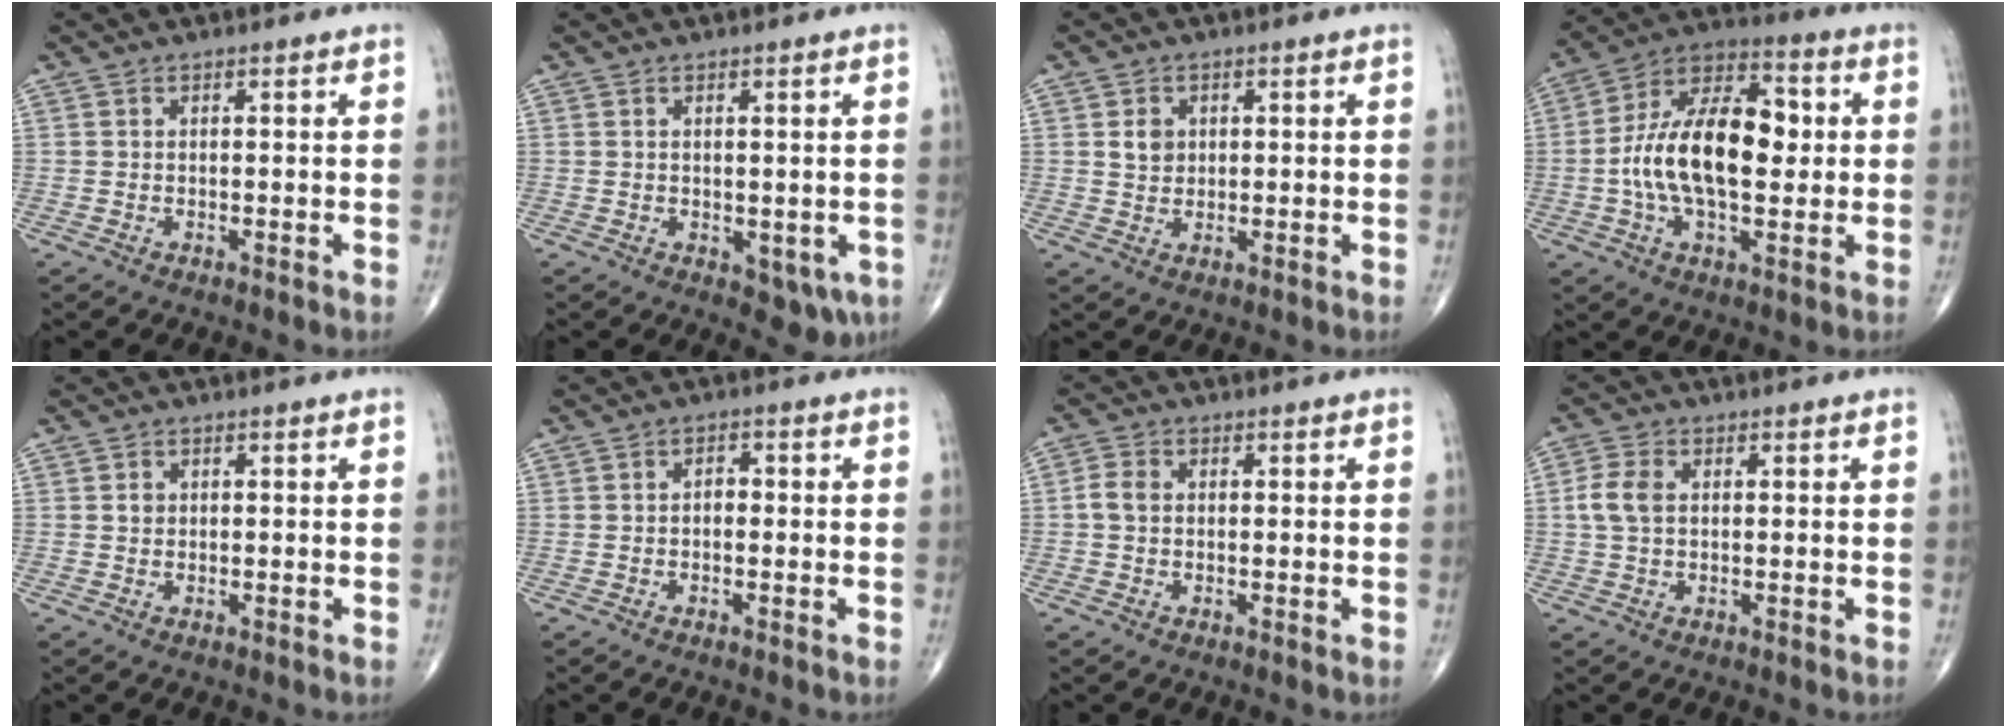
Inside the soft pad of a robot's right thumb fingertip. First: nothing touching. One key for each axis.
{"total": 4.5, "fx": -0.9, "fy": 2.6, "fz": 3.5, "tx": -0.024, "ty": -0.008, "tz": -0.002}
{"total": 3.1, "fx": 0.8, "fy": 2.6, "fz": 1.6, "tx": -0.013, "ty": -0.003, "tz": 0.015}
{"total": 19.0, "fx": 0.2, "fy": 9.9, "fz": 16.2, "tx": -0.276, "ty": 0.028, "tz": -0.003}
{"total": 1.2, "fx": 0.2, "fy": 1.0, "fz": 0.5, "tx": -0.005, "ty": 0.002, "tz": 0.004}
{"total": 1.8, "fx": -0.2, "fy": 1.2, "fz": 1.3, "tx": -0.009, "ty": 0.006, "tz": -0.009}
{"total": 2.8, "fx": 0.0, "fy": 2.1, "fz": 1.8, "tx": -0.038, "ty": 0.006, "tz": -0.005}
{"total": 4.7, "fx": 0.5, "fy": 3.1, "fz": 3.5, "tx": -0.082, "ty": 0.007, "tz": 0.006}